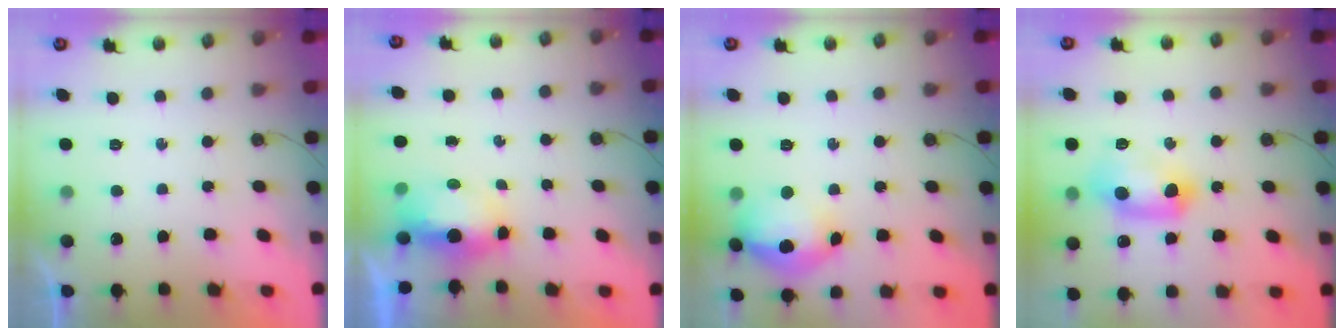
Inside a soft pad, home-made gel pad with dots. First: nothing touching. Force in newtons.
{"total": 6.9, "press": 6.8, "slide": 1.3}
{"total": 21.9, "press": 18.2, "slide": 12.1}
{"total": 18.0, "press": 13.2, "slide": 12.2}